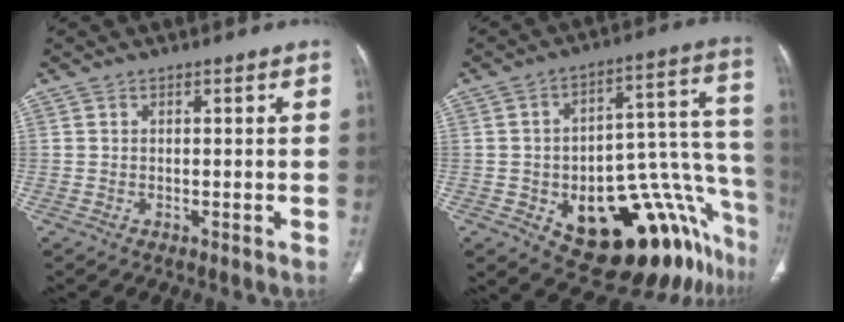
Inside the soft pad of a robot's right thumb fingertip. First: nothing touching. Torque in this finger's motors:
{"motor_torque": [1.68, 0.62, -0.05, -0.04, 0.25]}